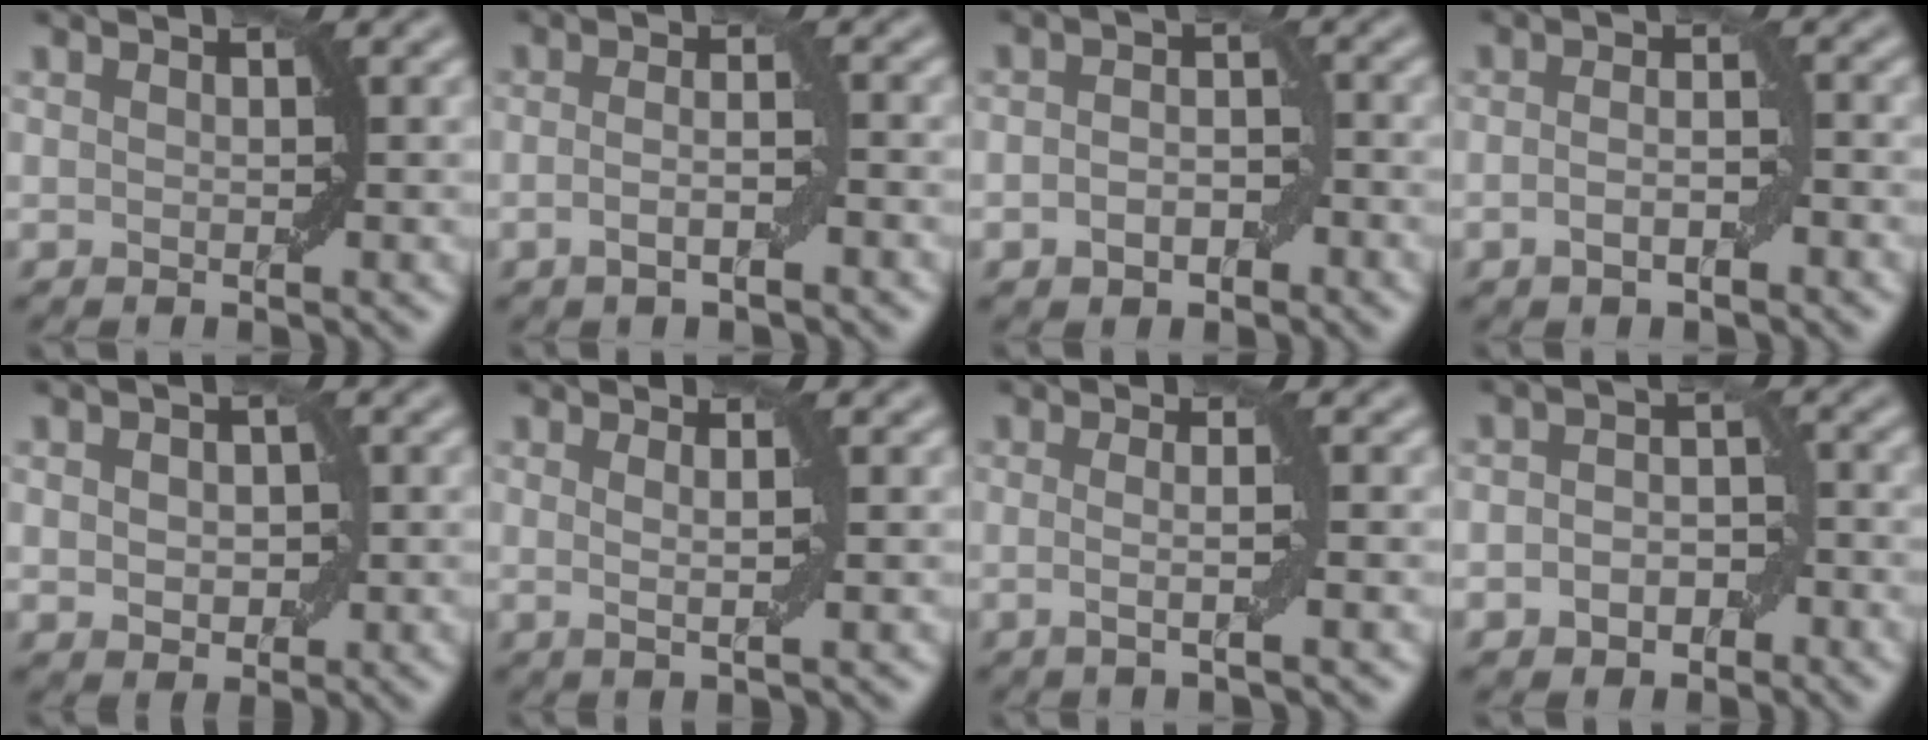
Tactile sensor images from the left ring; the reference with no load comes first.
{"total": 2.6, "force": [-0.8, 0.5, 2.4], "torque": [-0.040, 0.001, -0.016]}
{"total": 2.9, "force": [-1.0, 1.8, 2.0], "torque": [-0.029, 0.001, -0.021]}
{"total": 2.4, "force": [-1.0, 0.7, 2.1], "torque": [-0.040, 0.000, -0.018]}
{"total": 2.8, "force": [0.0, 1.9, 2.0], "torque": [-0.030, 0.001, 0.001]}
{"total": 2.0, "force": [0.4, 0.4, 1.9], "torque": [-0.028, -0.003, 0.002]}
{"total": 3.1, "force": [-0.2, 0.8, 3.0], "torque": [-0.033, -0.003, -0.016]}
{"total": 3.5, "force": [-1.3, 2.4, 2.2], "torque": [-0.027, 0.001, -0.026]}